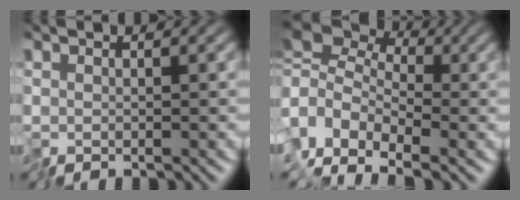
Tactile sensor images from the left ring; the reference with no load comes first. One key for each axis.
{"total": 3.8, "fx": -0.8, "fy": 2.6, "fz": 2.7, "tx": -0.055, "ty": 0.005, "tz": -0.040}